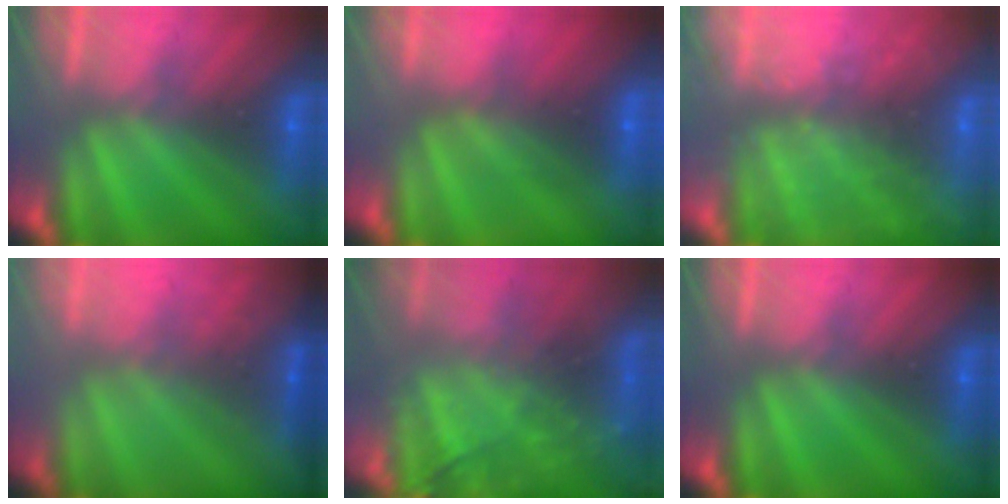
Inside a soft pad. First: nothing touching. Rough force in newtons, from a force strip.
{"total": 2.8}
{"total": 8.0}
{"total": 1.8}
{"total": 8.0}
{"total": 0.0}